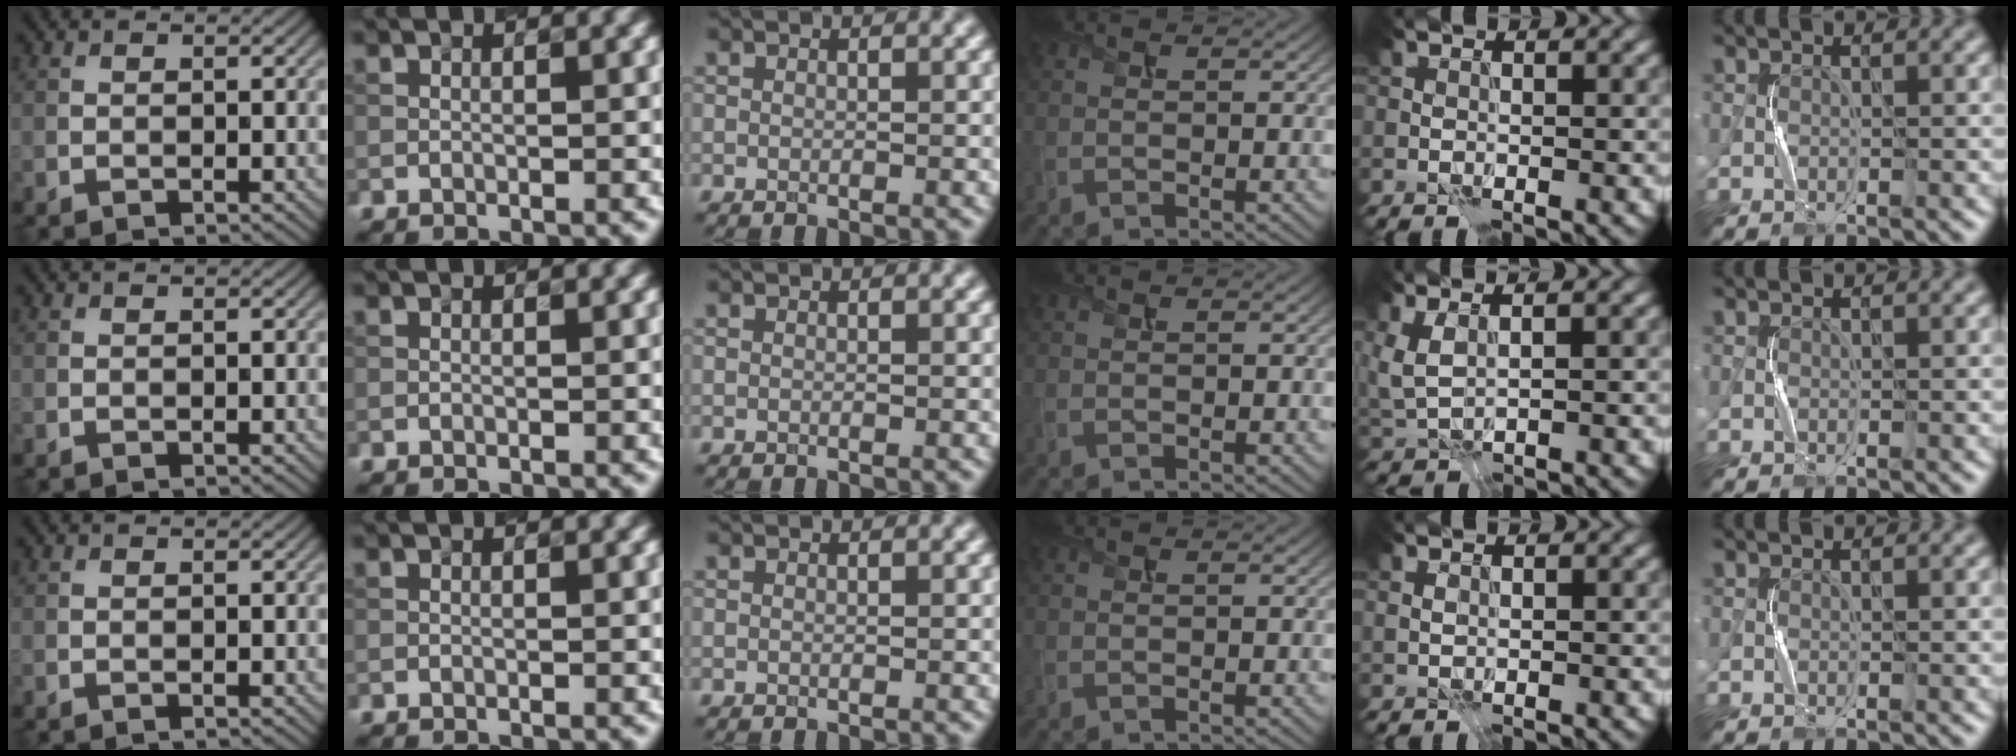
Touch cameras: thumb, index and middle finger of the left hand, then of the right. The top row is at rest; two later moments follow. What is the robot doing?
{"motion": "press", "object": "toy piano key"}